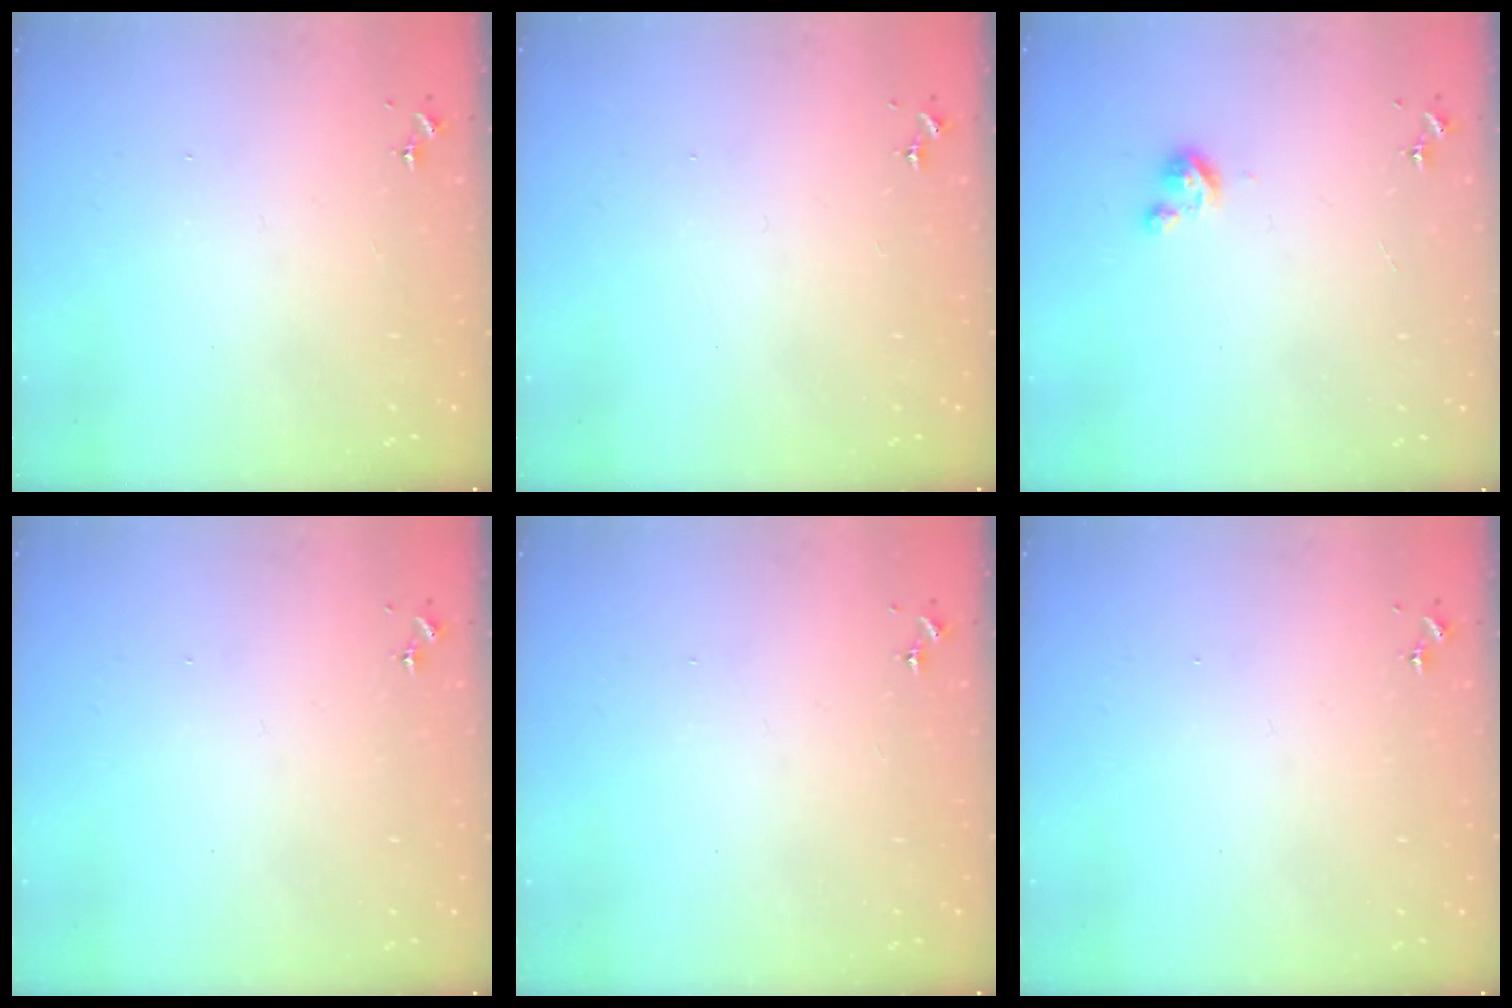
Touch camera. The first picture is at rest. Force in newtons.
{"total": 0.0}
{"total": 3.1, "press": 3.1, "slide": 0.3}
{"total": 0.0}
{"total": 0.0}
{"total": 0.0}